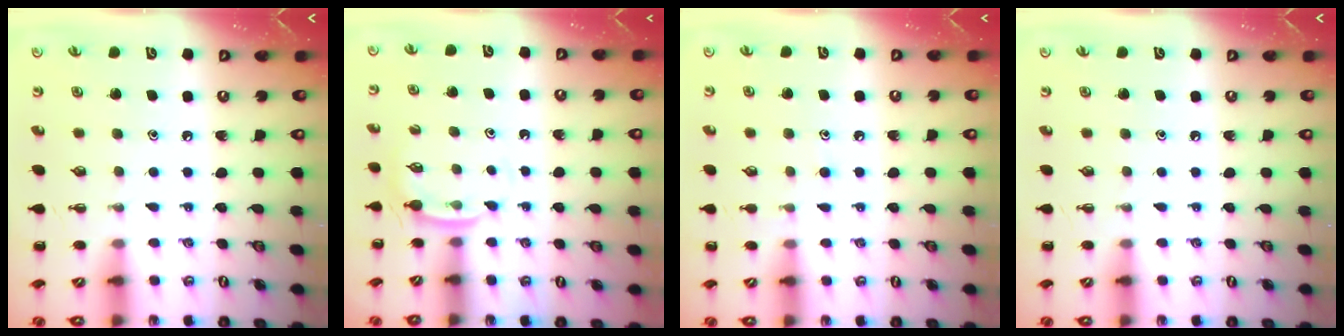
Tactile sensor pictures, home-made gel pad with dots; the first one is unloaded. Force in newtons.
{"total": 4.1, "press": 3.9, "slide": 1.1}
{"total": 7.8, "press": 7.4, "slide": 2.2}
{"total": 0.0}